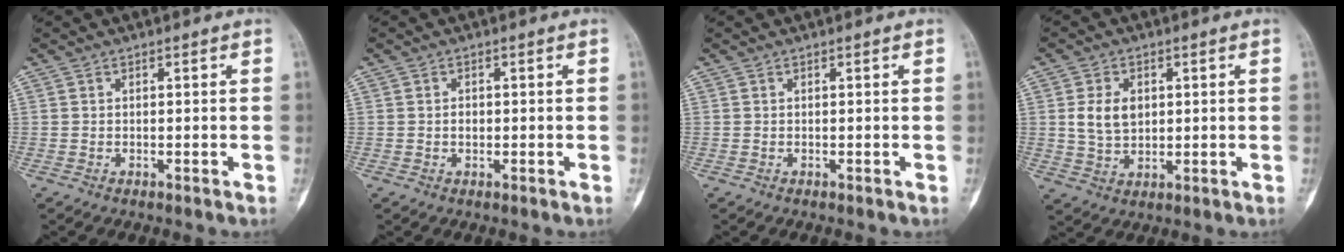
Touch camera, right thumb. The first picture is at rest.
{"total": 1.4, "force": [-0.1, 1.1, 0.9], "torque": [-0.011, 0.003, -0.001]}
{"total": 0.0}
{"total": 6.7, "force": [1.2, 4.7, 4.6], "torque": [-0.070, -0.006, 0.028]}